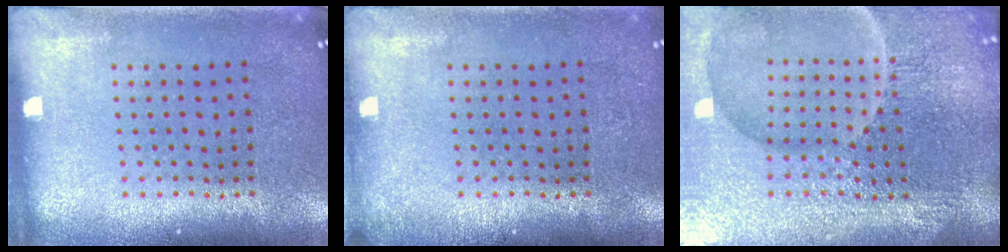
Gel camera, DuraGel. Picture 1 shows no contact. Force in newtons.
{"total": 0.7, "press": 0.7, "slide": 0.1}
{"total": 7.2, "press": 6.3, "slide": 3.4}